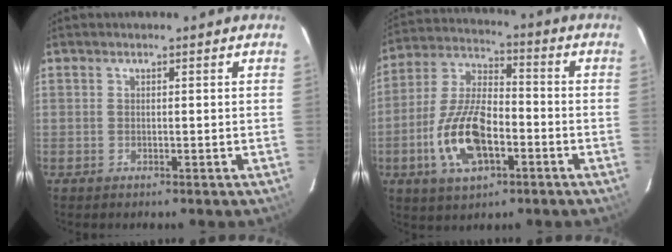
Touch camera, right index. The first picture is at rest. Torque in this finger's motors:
{"motor_torque": [1.30, -0.84, 0.41, 0.21]}